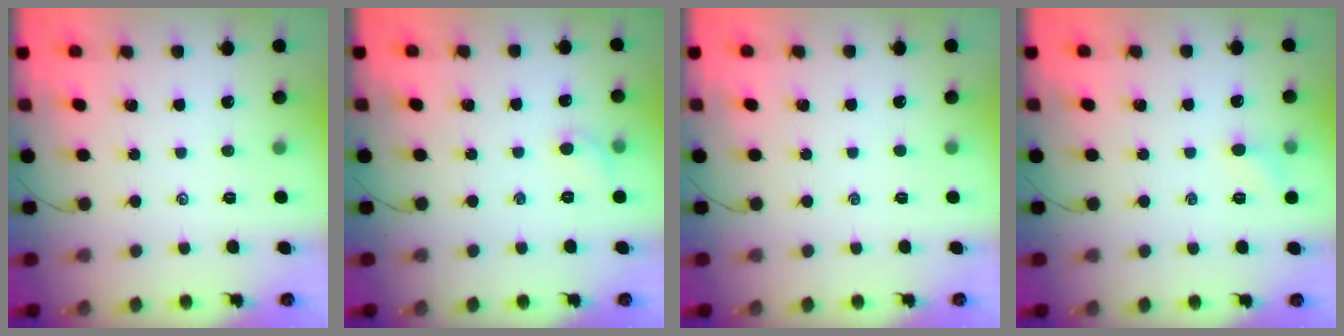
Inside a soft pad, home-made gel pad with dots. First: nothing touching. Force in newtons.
{"total": 4.4, "press": 4.2, "slide": 1.4}
{"total": 0.0}
{"total": 5.0, "press": 4.7, "slide": 1.6}